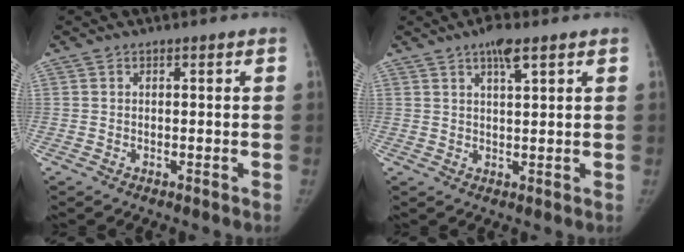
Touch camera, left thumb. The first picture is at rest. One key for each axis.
{"total": 4.3, "fx": 2.6, "fy": 1.0, "fz": 3.2, "tx": -0.054, "ty": -0.008, "tz": 0.044}